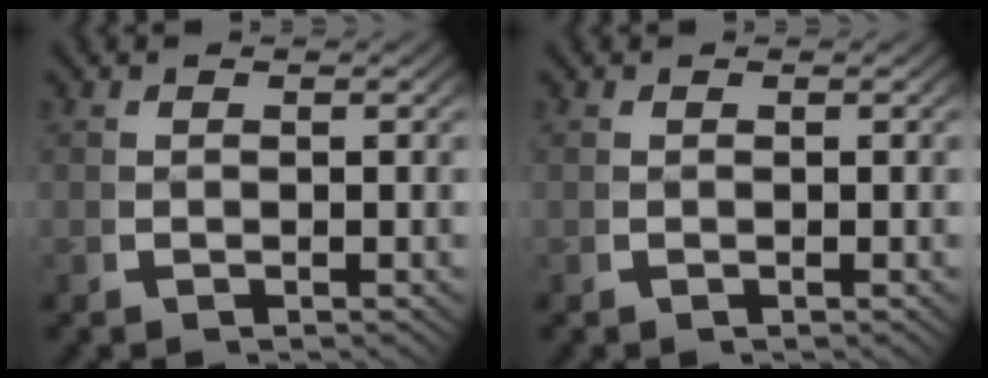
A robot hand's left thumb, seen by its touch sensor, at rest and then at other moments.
{"total": 0.0}